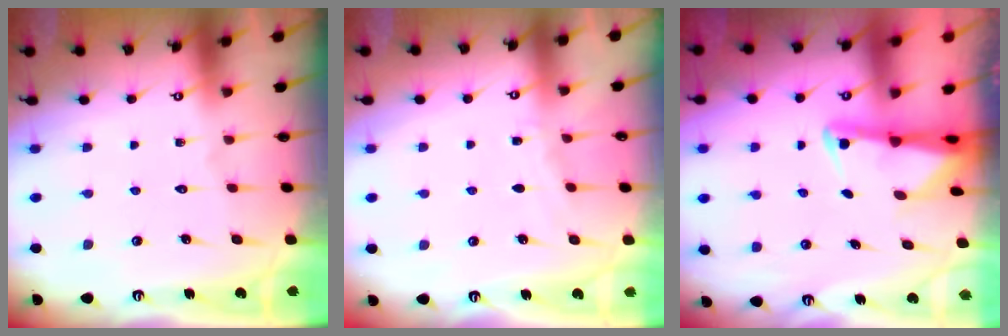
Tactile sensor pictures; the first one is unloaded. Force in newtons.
{"total": 2.5, "press": 2.5, "slide": 0.4}
{"total": 2.1, "press": 2.1, "slide": 0.5}